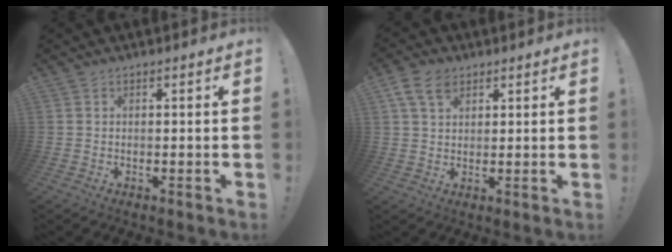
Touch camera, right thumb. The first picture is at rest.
{"total": 7.6, "force": [3.9, 4.9, 4.3], "torque": [-0.079, -0.001, 0.076]}